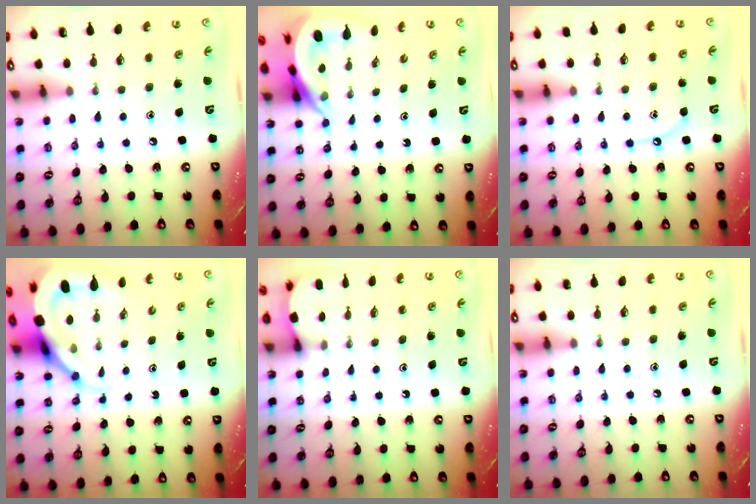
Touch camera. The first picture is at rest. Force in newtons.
{"total": 5.2, "press": 5.2, "slide": 0.5}
{"total": 5.3, "press": 5.2, "slide": 0.6}
{"total": 8.8, "press": 8.8, "slide": 0.8}
{"total": 2.6, "press": 2.6, "slide": 0.3}
{"total": 0.0}